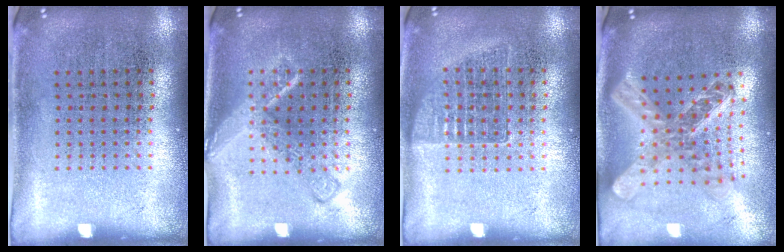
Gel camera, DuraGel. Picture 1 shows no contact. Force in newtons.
{"total": 2.0, "press": 2.0, "slide": 0.3}
{"total": 1.0, "press": 0.9, "slide": 0.4}
{"total": 2.5, "press": 1.9, "slide": 1.5}